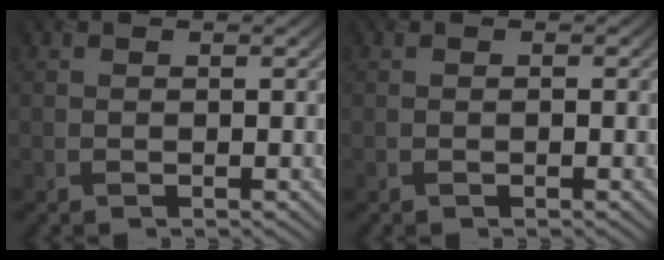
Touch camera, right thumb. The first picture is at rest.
{"total": 0.0}